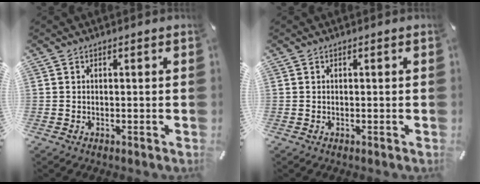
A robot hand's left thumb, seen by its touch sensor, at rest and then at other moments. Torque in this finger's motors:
{"motor_torque": [0.00, 0.00, 0.01, 0.05, 0.00]}